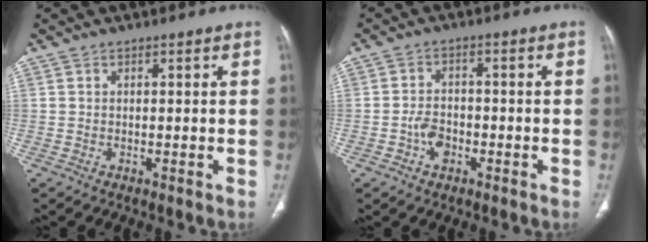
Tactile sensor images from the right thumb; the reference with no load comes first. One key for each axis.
{"total": 4.3, "fx": -1.8, "fy": 3.0, "fz": 2.5, "tx": -0.036, "ty": 0.018, "tz": -0.032}